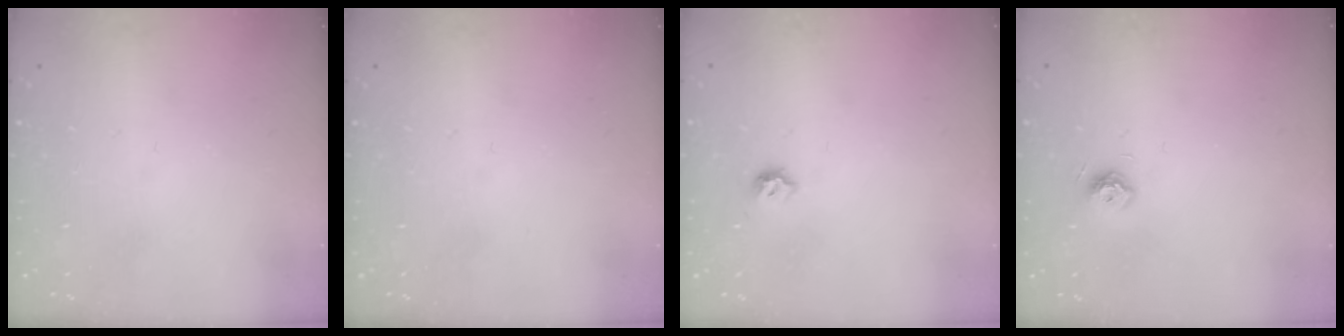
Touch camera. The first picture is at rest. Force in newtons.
{"total": 0.0}
{"total": 3.8, "press": 3.8, "slide": 0.8}
{"total": 7.6, "press": 7.5, "slide": 1.1}